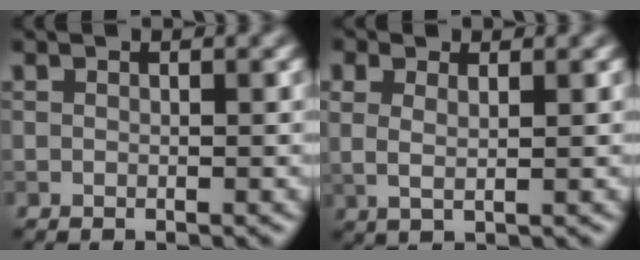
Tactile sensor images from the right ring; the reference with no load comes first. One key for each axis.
{"total": 1.8, "fx": 0.8, "fy": 0.6, "fz": 1.5, "tx": -0.031, "ty": -0.001, "tz": 0.014}